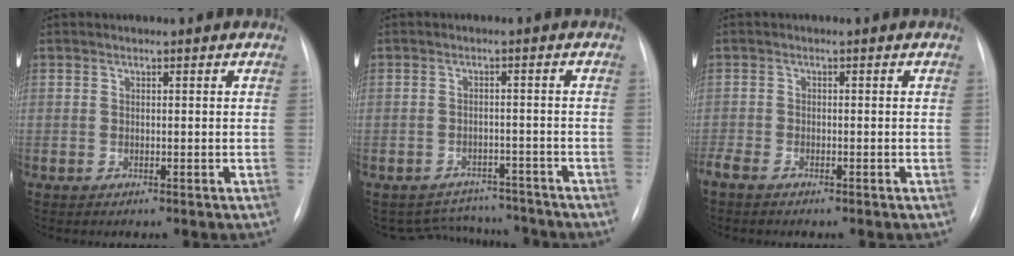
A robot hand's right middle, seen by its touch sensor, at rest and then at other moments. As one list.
[{"total": 7.3, "force": [-7.0, 2.2, -0.8], "torque": [0.013, 0.022, -0.093]}, {"total": 3.0, "force": [-2.3, 1.1, 1.6], "torque": [-0.034, -0.005, -0.037]}]